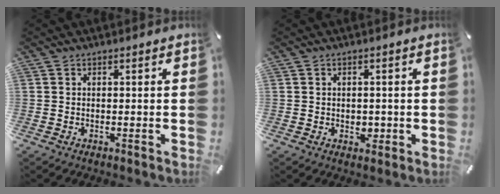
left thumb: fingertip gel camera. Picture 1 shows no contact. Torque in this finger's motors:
{"motor_torque": [-0.09, -0.07, 0.04, -0.10, 0.00]}